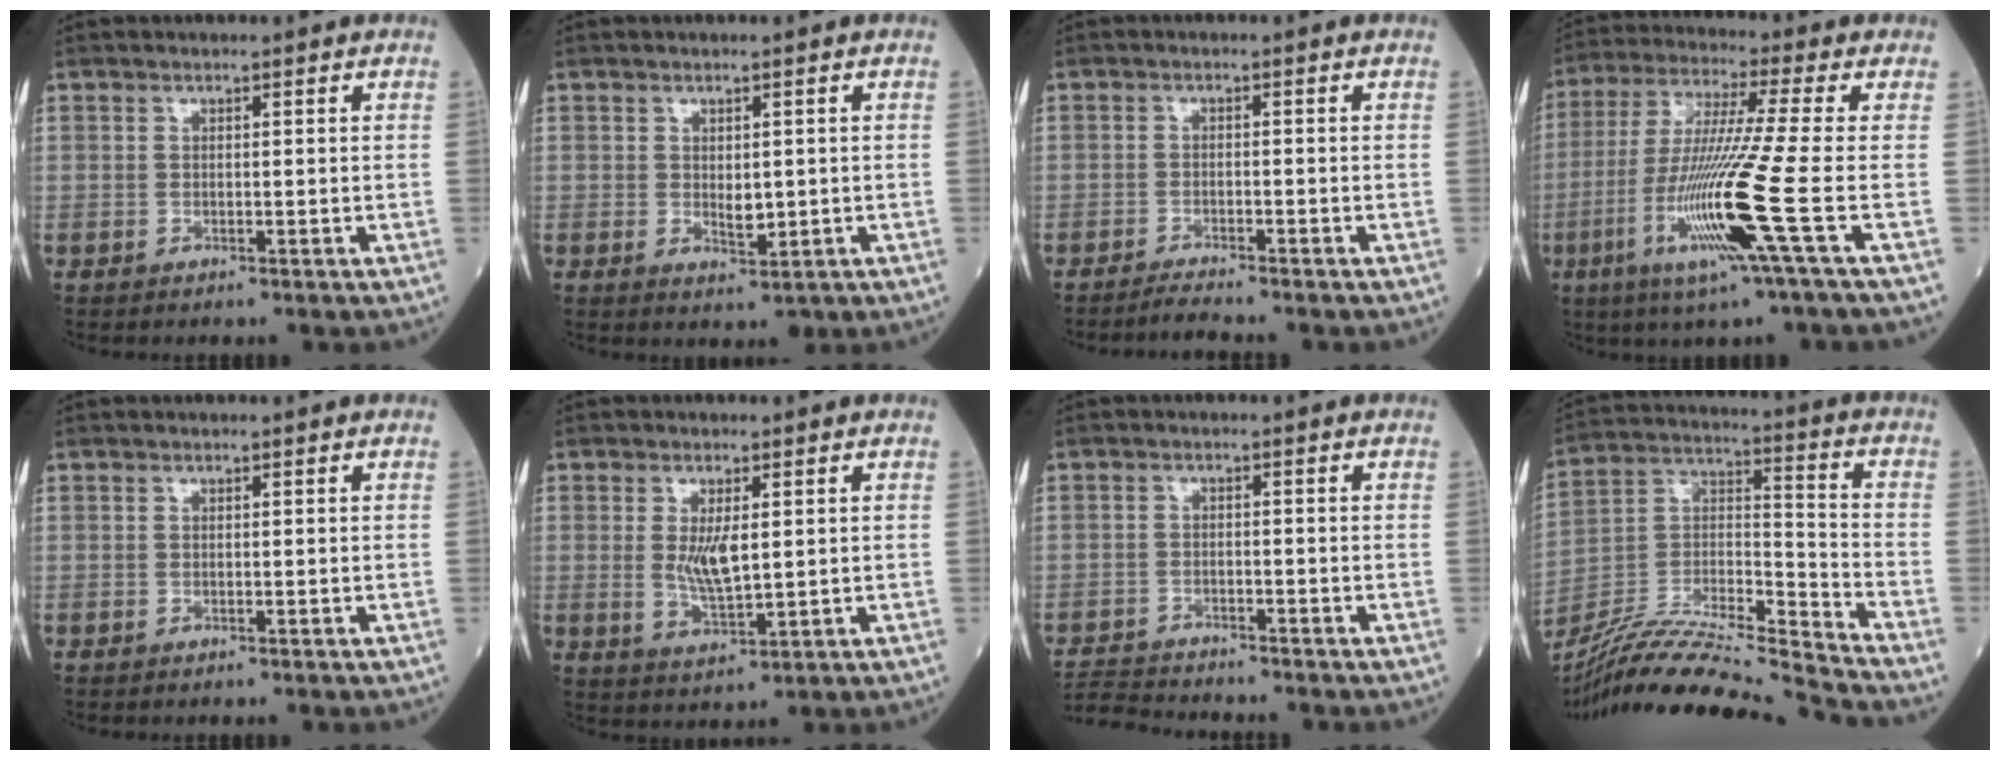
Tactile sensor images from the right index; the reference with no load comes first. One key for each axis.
{"total": 2.3, "fx": -0.1, "fy": 0.9, "fz": 2.1, "tx": -0.036, "ty": -0.007, "tz": 0.006}
{"total": 2.6, "fx": -2.5, "fy": -0.7, "fz": 0.6, "tx": -0.018, "ty": -0.012, "tz": -0.046}
{"total": 14.7, "fx": -4.7, "fy": -2.6, "fz": 13.7, "tx": -0.288, "ty": -0.027, "tz": -0.098}
{"total": 0.0}
{"total": 5.3, "fx": 0.7, "fy": 1.0, "fz": 5.1, "tx": -0.102, "ty": -0.010, "tz": 0.019}
{"total": 5.5, "fx": -5.5, "fy": 0.0, "fz": 0.0, "tx": 0.001, "ty": -0.014, "tz": -0.101}
{"total": 21.9, "fx": -20.3, "fy": -0.8, "fz": 8.1, "tx": -0.176, "ty": -0.005, "tz": -0.357}